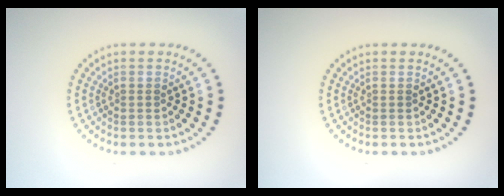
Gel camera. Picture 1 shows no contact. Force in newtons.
{"total": 0.0}